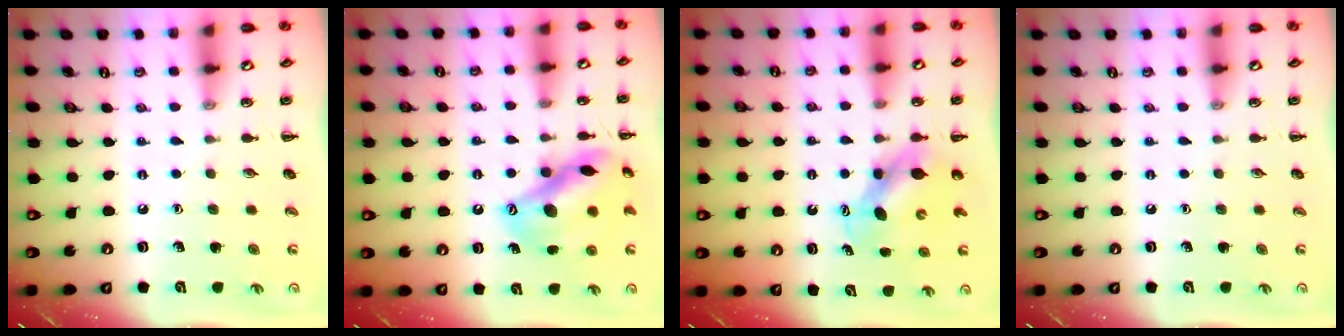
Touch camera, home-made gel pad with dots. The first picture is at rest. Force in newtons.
{"total": 15.6, "press": 15.2, "slide": 3.7}
{"total": 6.7, "press": 6.5, "slide": 1.4}
{"total": 0.0}